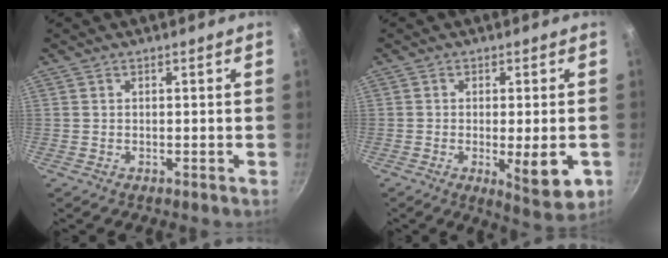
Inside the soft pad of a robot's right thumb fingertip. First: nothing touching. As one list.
[{"total": 9.4, "force": [-2.4, 2.6, 8.7], "torque": [-0.112, -0.009, -0.025]}]